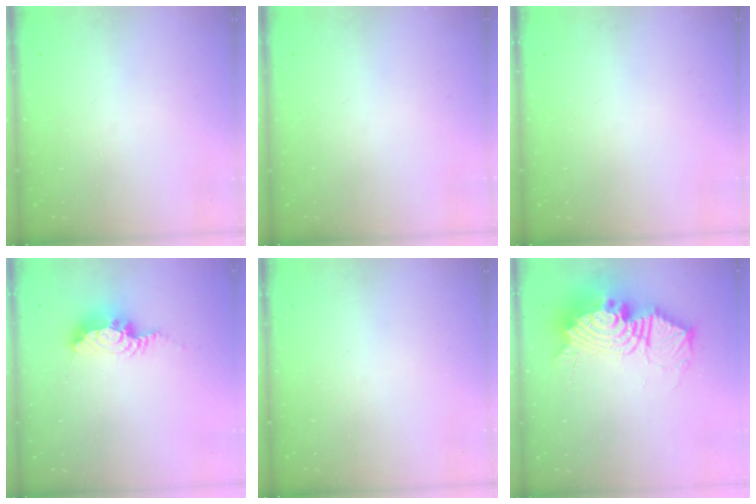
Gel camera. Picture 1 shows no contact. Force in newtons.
{"total": 0.0}
{"total": 0.0}
{"total": 8.4, "press": 8.4, "slide": 0.9}
{"total": 0.0}
{"total": 21.9, "press": 21.8, "slide": 2.1}